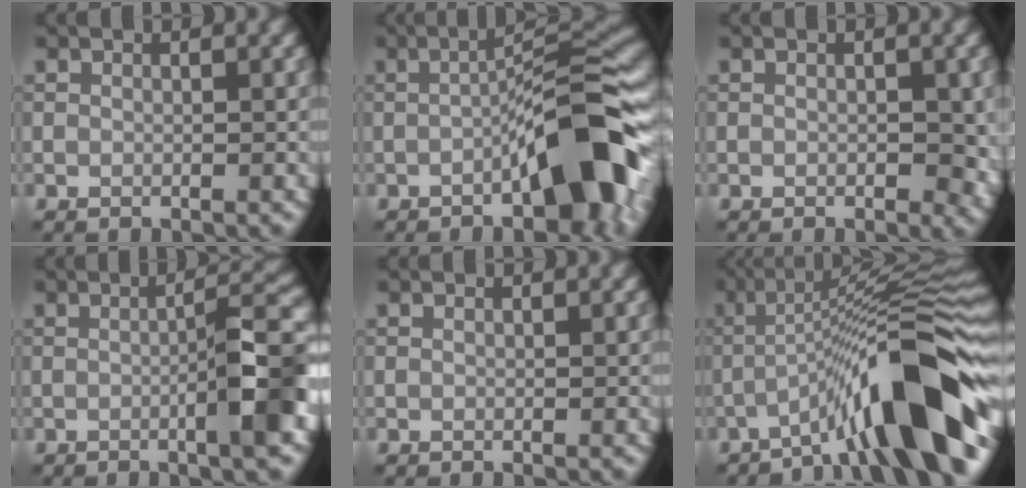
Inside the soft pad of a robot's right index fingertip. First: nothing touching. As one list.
[{"total": 9.4, "force": [-3.7, 2.2, 8.3], "torque": [-0.103, 0.026, -0.067]}, {"total": 2.3, "force": [-0.3, 1.0, 2.0], "torque": [-0.021, -0.002, -0.003]}, {"total": 6.2, "force": [-1.4, 0.7, 6.0], "torque": [-0.082, 0.015, -0.028]}, {"total": 0.0}, {"total": 11.8, "force": [-5.6, 1.7, 10.2], "torque": [-0.139, 0.028, -0.099]}]